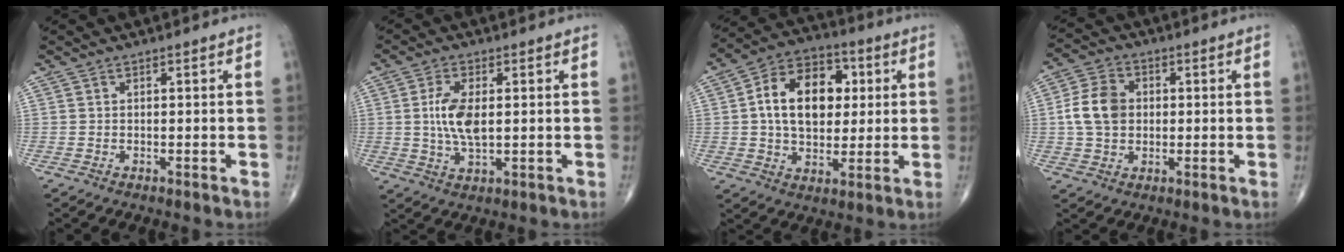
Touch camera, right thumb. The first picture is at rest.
{"total": 7.5, "force": [0.6, 3.4, 6.6], "torque": [-0.135, -0.007, 0.012]}
{"total": 16.0, "force": [2.5, 10.8, 11.5], "torque": [-0.154, 0.013, 0.036]}
{"total": 8.7, "force": [0.5, 6.7, 5.6], "torque": [-0.094, 0.012, 0.004]}